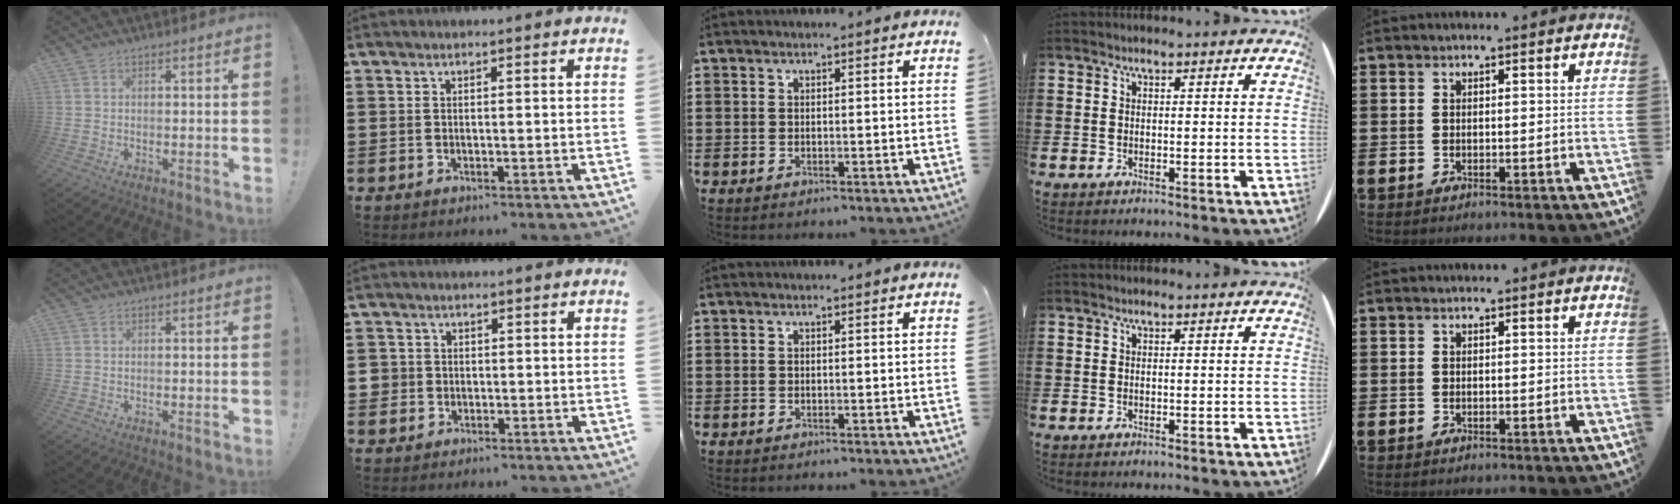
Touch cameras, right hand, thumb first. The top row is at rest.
{"index": {"total": 1.9, "force": [-0.2, 1.9, 0.3], "torque": [-0.013, 0.007, -0.008]}}